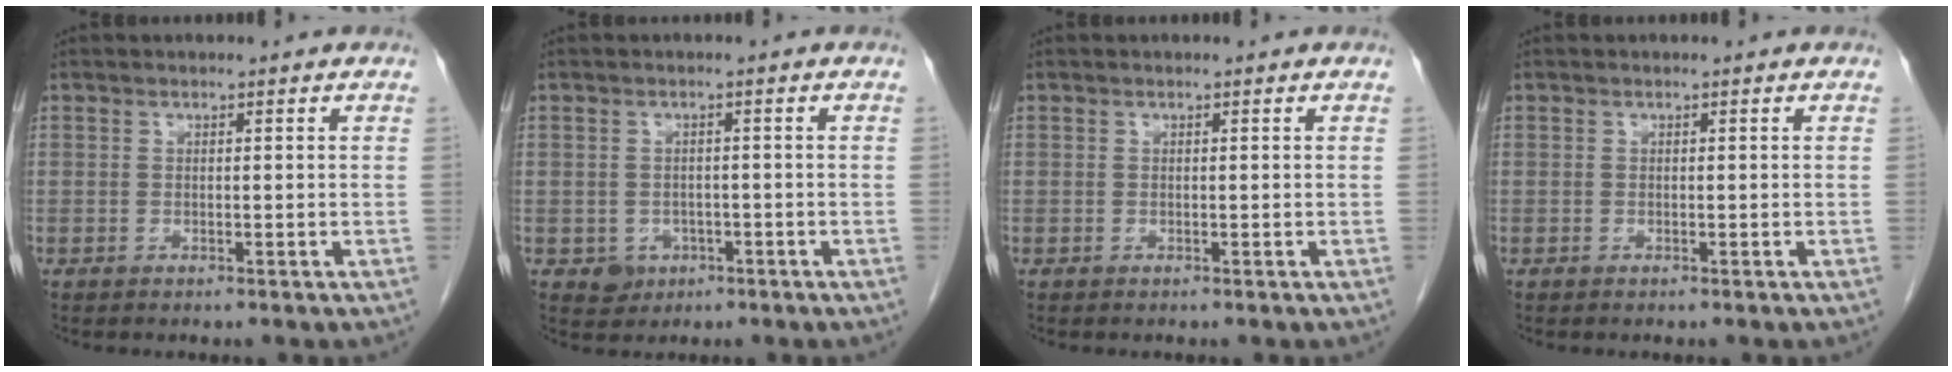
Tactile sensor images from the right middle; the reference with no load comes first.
{"total": 3.1, "force": [-1.3, 2.7, 0.9], "torque": [-0.008, 0.006, -0.011]}
{"total": 0.0}
{"total": 0.0}